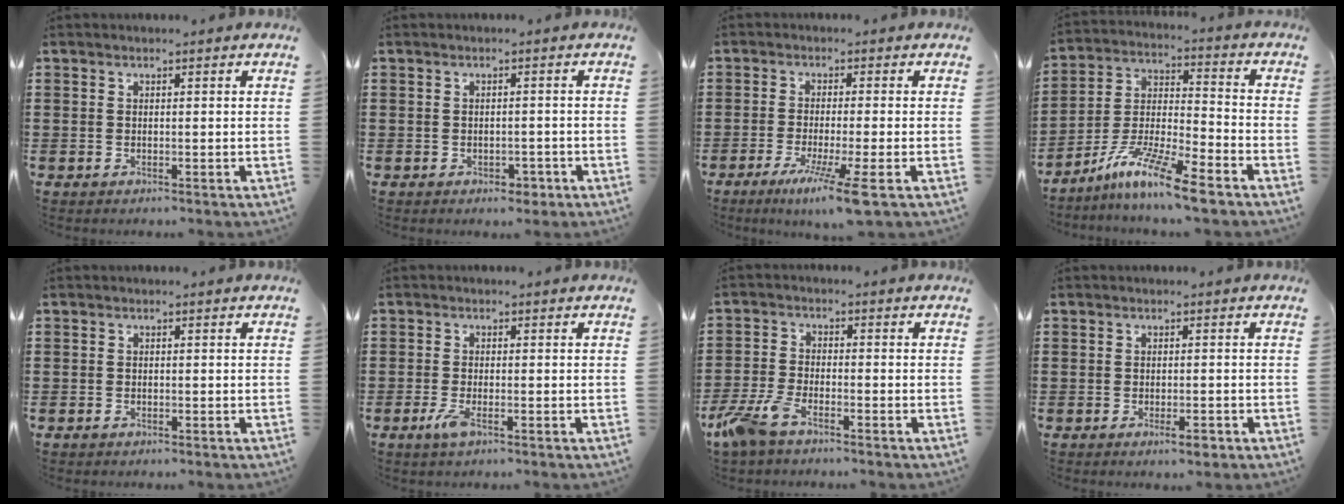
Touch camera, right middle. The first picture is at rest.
{"total": 1.6, "force": [-1.1, 1.0, 0.5], "torque": [-0.012, -0.003, -0.024]}
{"total": 6.8, "force": [-3.7, -0.9, 5.6], "torque": [-0.108, -0.028, -0.069]}
{"total": 10.9, "force": [-8.6, 0.7, 6.6], "torque": [-0.139, 0.000, -0.172]}
{"total": 0.5, "force": [-0.4, 0.2, 0.2], "torque": [-0.004, -0.001, -0.008]}
{"total": 2.5, "force": [-1.0, 0.7, 2.2], "torque": [-0.059, -0.009, -0.025]}
{"total": 5.9, "force": [-4.1, 1.8, 3.7], "torque": [-0.107, -0.010, -0.087]}
{"total": 1.7, "force": [-1.0, 0.4, 1.3], "torque": [-0.022, -0.004, -0.019]}